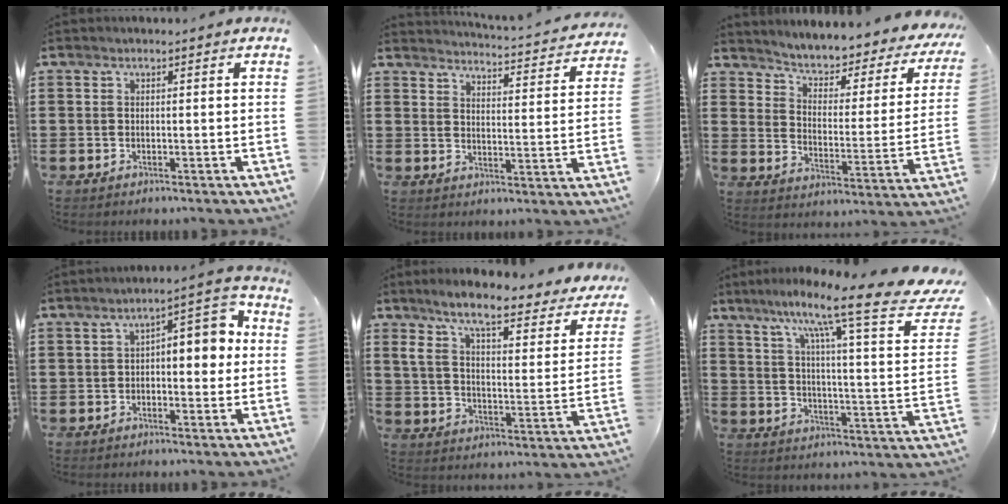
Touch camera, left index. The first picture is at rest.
{"total": 3.2, "force": [3.1, -0.5, 0.3], "torque": [-0.017, -0.036, 0.046]}
{"total": 2.7, "force": [2.4, 0.7, 1.1], "torque": [-0.040, -0.032, 0.028]}
{"total": 5.9, "force": [1.0, 3.0, 4.9], "torque": [-0.068, -0.016, 0.002]}
{"total": 7.7, "force": [6.0, 0.5, 4.8], "torque": [-0.118, -0.040, 0.092]}
{"total": 13.3, "force": [10.1, 0.5, 8.6], "torque": [-0.160, -0.074, 0.151]}